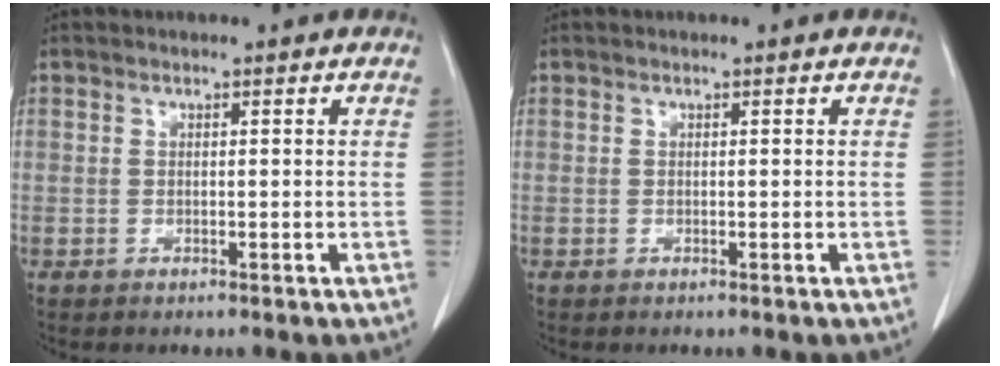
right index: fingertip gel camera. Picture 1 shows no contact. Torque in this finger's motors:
{"motor_torque": [0.00, 0.00, 0.00, 0.00]}